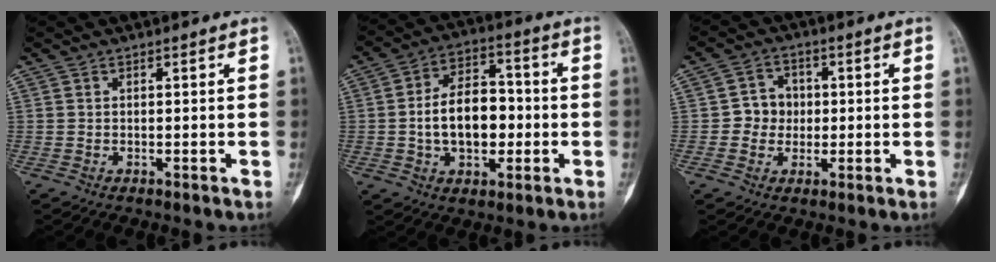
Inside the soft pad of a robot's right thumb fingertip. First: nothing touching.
{"total": 13.5, "force": [-1.3, 8.6, 10.3], "torque": [-0.142, 0.031, -0.024]}
{"total": 5.5, "force": [-0.1, 5.1, 1.9], "torque": [0.004, 0.011, -0.008]}